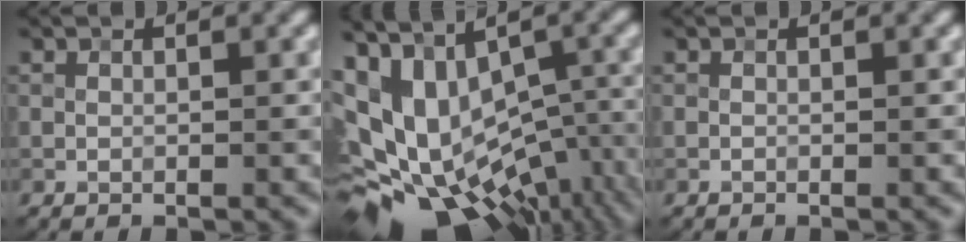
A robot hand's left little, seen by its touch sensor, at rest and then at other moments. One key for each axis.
{"total": 16.4, "fx": -3.0, "fy": 10.4, "fz": 12.3, "tx": -0.212, "ty": 0.006, "tz": 0.005}
{"total": 0.0}